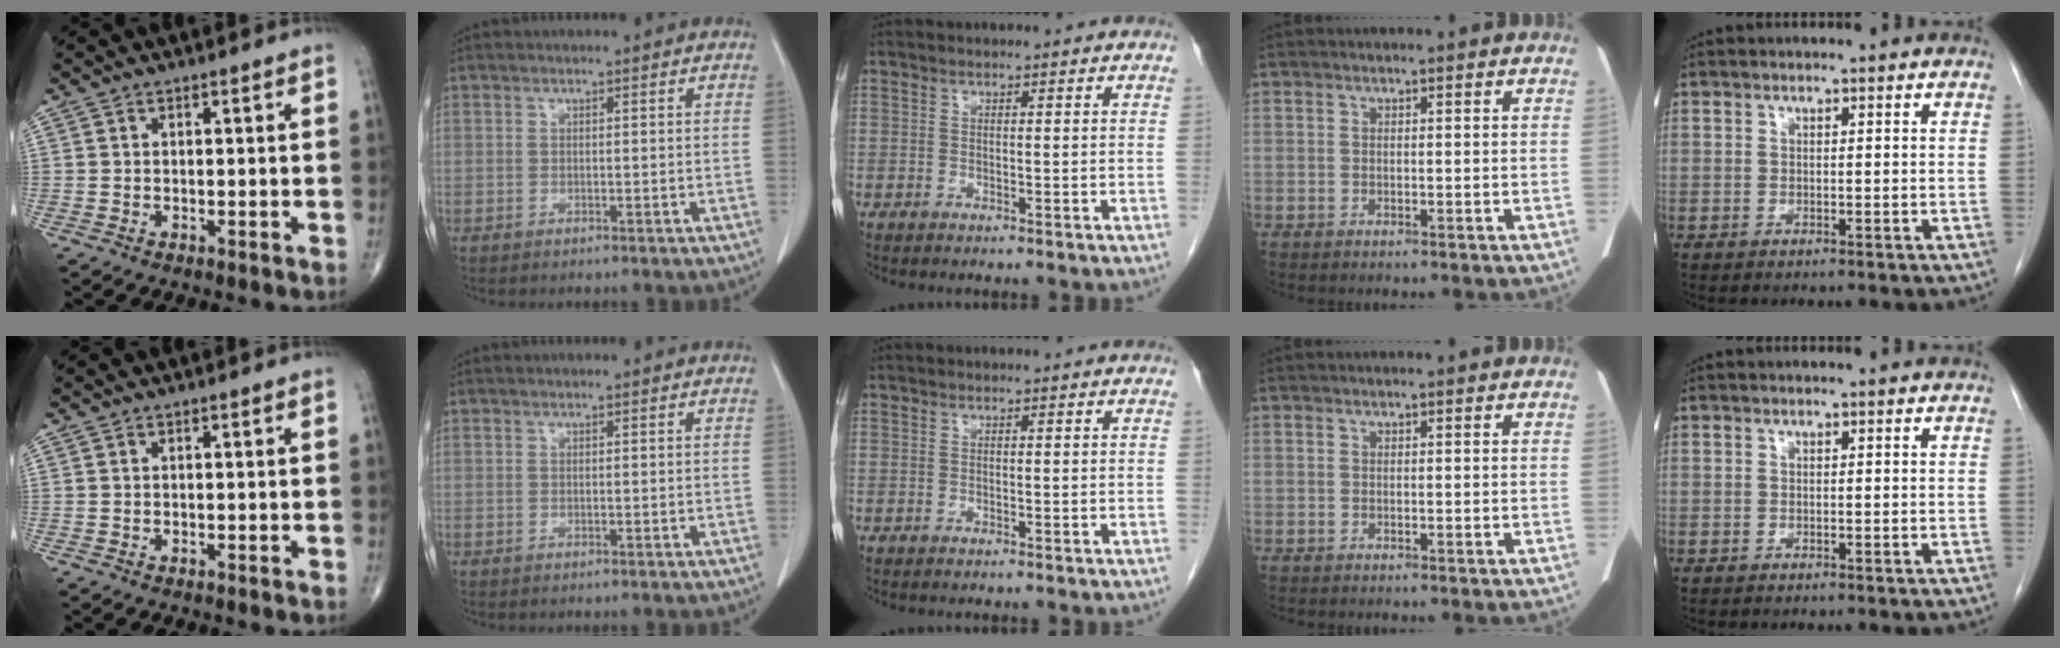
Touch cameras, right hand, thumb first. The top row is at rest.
{}